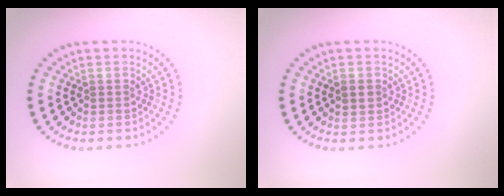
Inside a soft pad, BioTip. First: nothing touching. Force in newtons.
{"total": 1.2, "press": 1.1, "slide": 0.2}